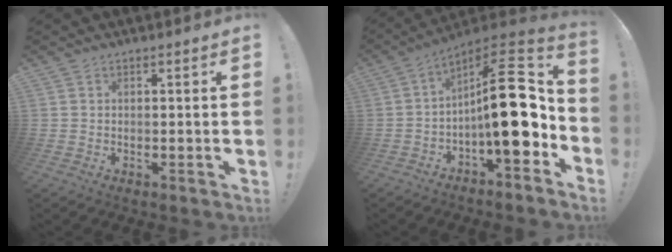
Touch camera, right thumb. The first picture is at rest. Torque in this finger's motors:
{"motor_torque": [2.49, 2.52, 1.43, -1.34, 0.14]}